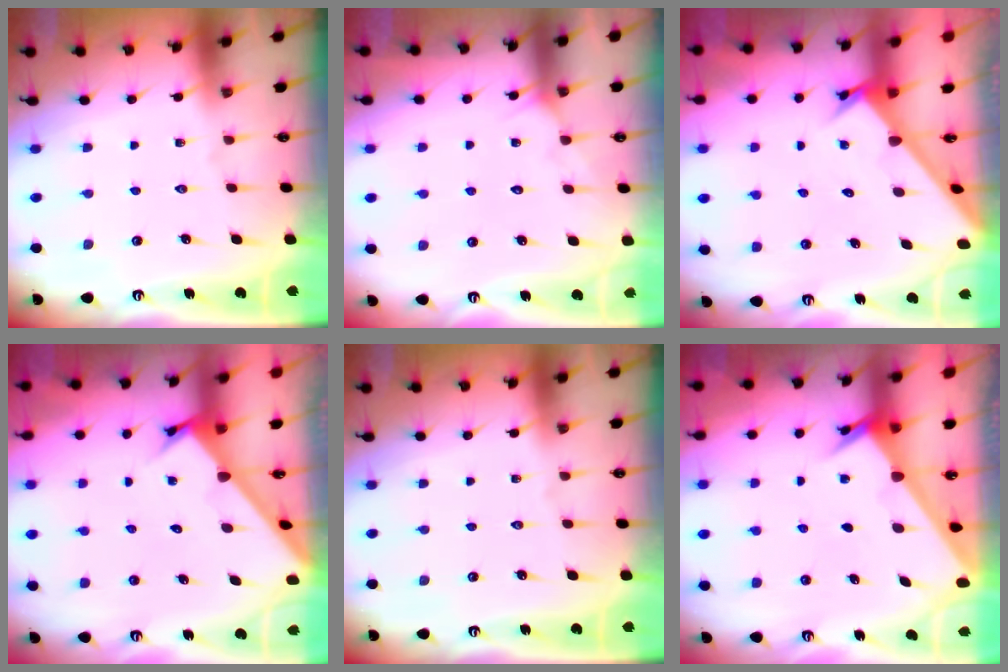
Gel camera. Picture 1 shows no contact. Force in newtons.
{"total": 3.4, "press": 3.4, "slide": 0.4}
{"total": 2.7, "press": 2.7, "slide": 0.3}
{"total": 2.4, "press": 2.4, "slide": 0.2}
{"total": 0.0}
{"total": 2.5, "press": 2.5, "slide": 0.2}